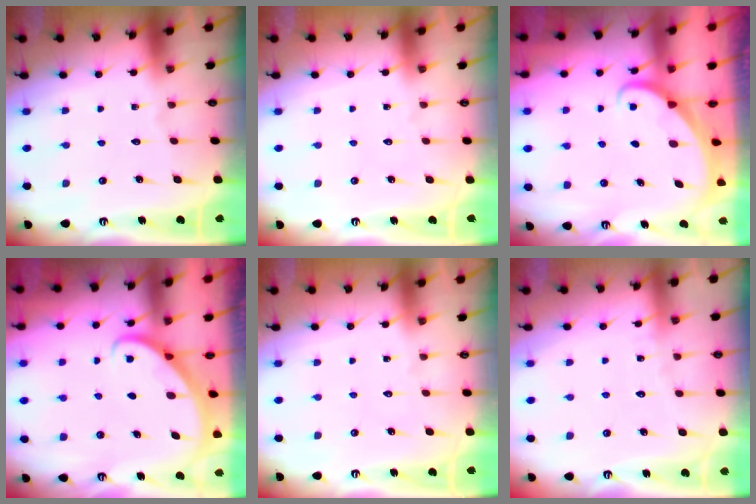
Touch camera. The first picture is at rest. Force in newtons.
{"total": 0.0}
{"total": 1.7, "press": 1.7, "slide": 0.1}
{"total": 2.9, "press": 2.9, "slide": 0.2}
{"total": 0.0}
{"total": 2.5, "press": 2.5, "slide": 0.3}